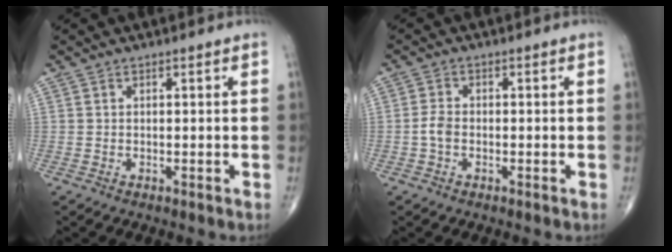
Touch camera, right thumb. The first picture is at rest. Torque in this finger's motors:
{"motor_torque": [0.51, 0.91, 0.57, -0.28, 0.02]}